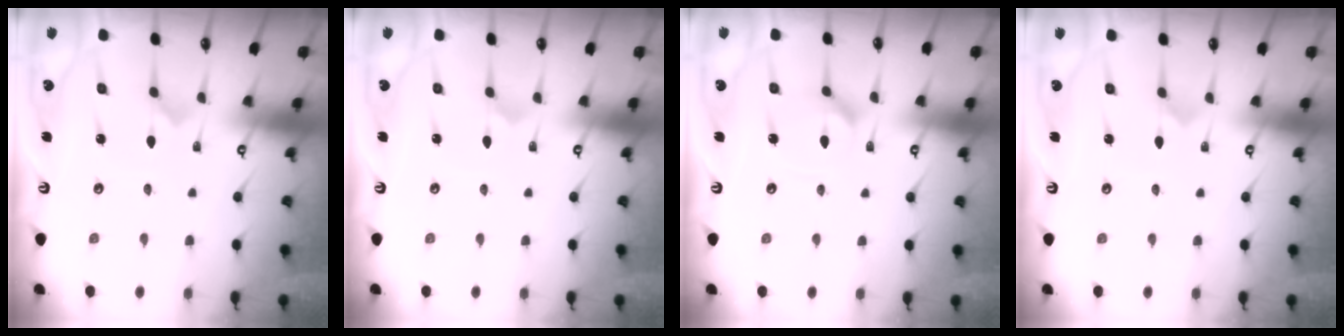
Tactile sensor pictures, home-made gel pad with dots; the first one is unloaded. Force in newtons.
{"total": 1.0, "press": 1.0, "slide": 0.0}
{"total": 7.1, "press": 7.0, "slide": 0.7}
{"total": 0.0}